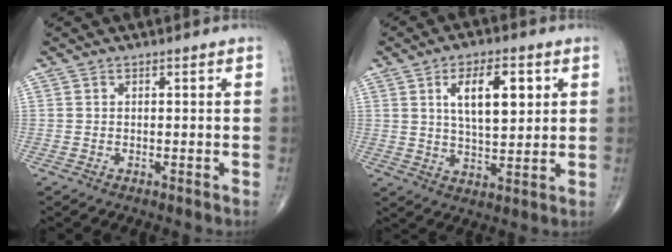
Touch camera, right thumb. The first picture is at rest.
{"total": 10.8, "force": [3.4, 4.7, 9.1], "torque": [-0.130, -0.015, 0.060]}